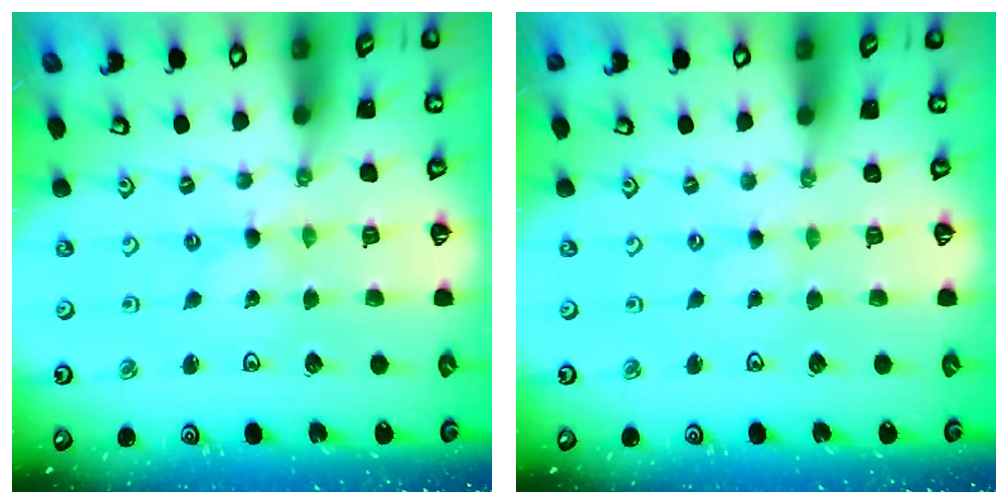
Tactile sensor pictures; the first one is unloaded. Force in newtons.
{"total": 0.5, "press": 0.5, "slide": 0.1}